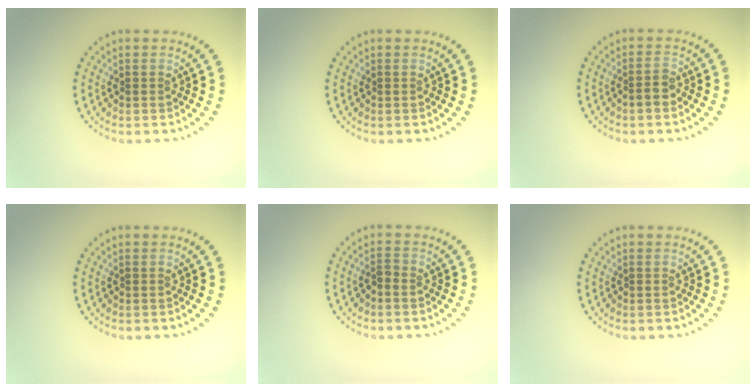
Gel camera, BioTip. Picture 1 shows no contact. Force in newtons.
{"total": 0.0}
{"total": 1.3, "press": 1.1, "slide": 0.7}
{"total": 0.0}
{"total": 1.0, "press": 0.8, "slide": 0.5}
{"total": 0.0}